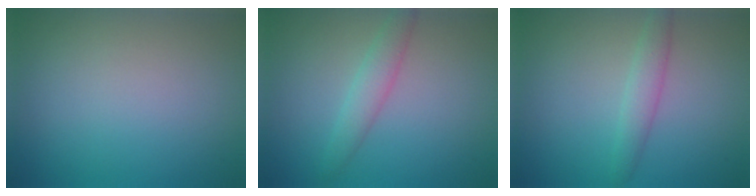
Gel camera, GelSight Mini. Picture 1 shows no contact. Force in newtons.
{"total": 2.3, "press": 2.3, "slide": 0.0}
{"total": 2.0, "press": 2.0, "slide": 0.1}